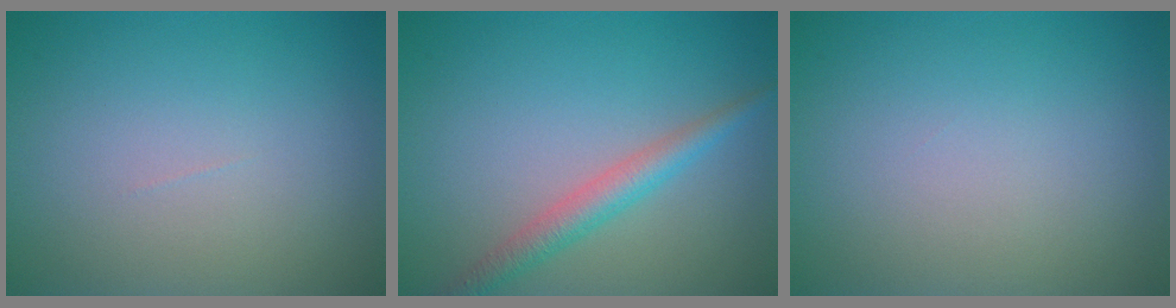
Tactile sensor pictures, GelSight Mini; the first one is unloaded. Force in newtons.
{"total": 2.7, "press": 2.7, "slide": 0.0}
{"total": 0.0}